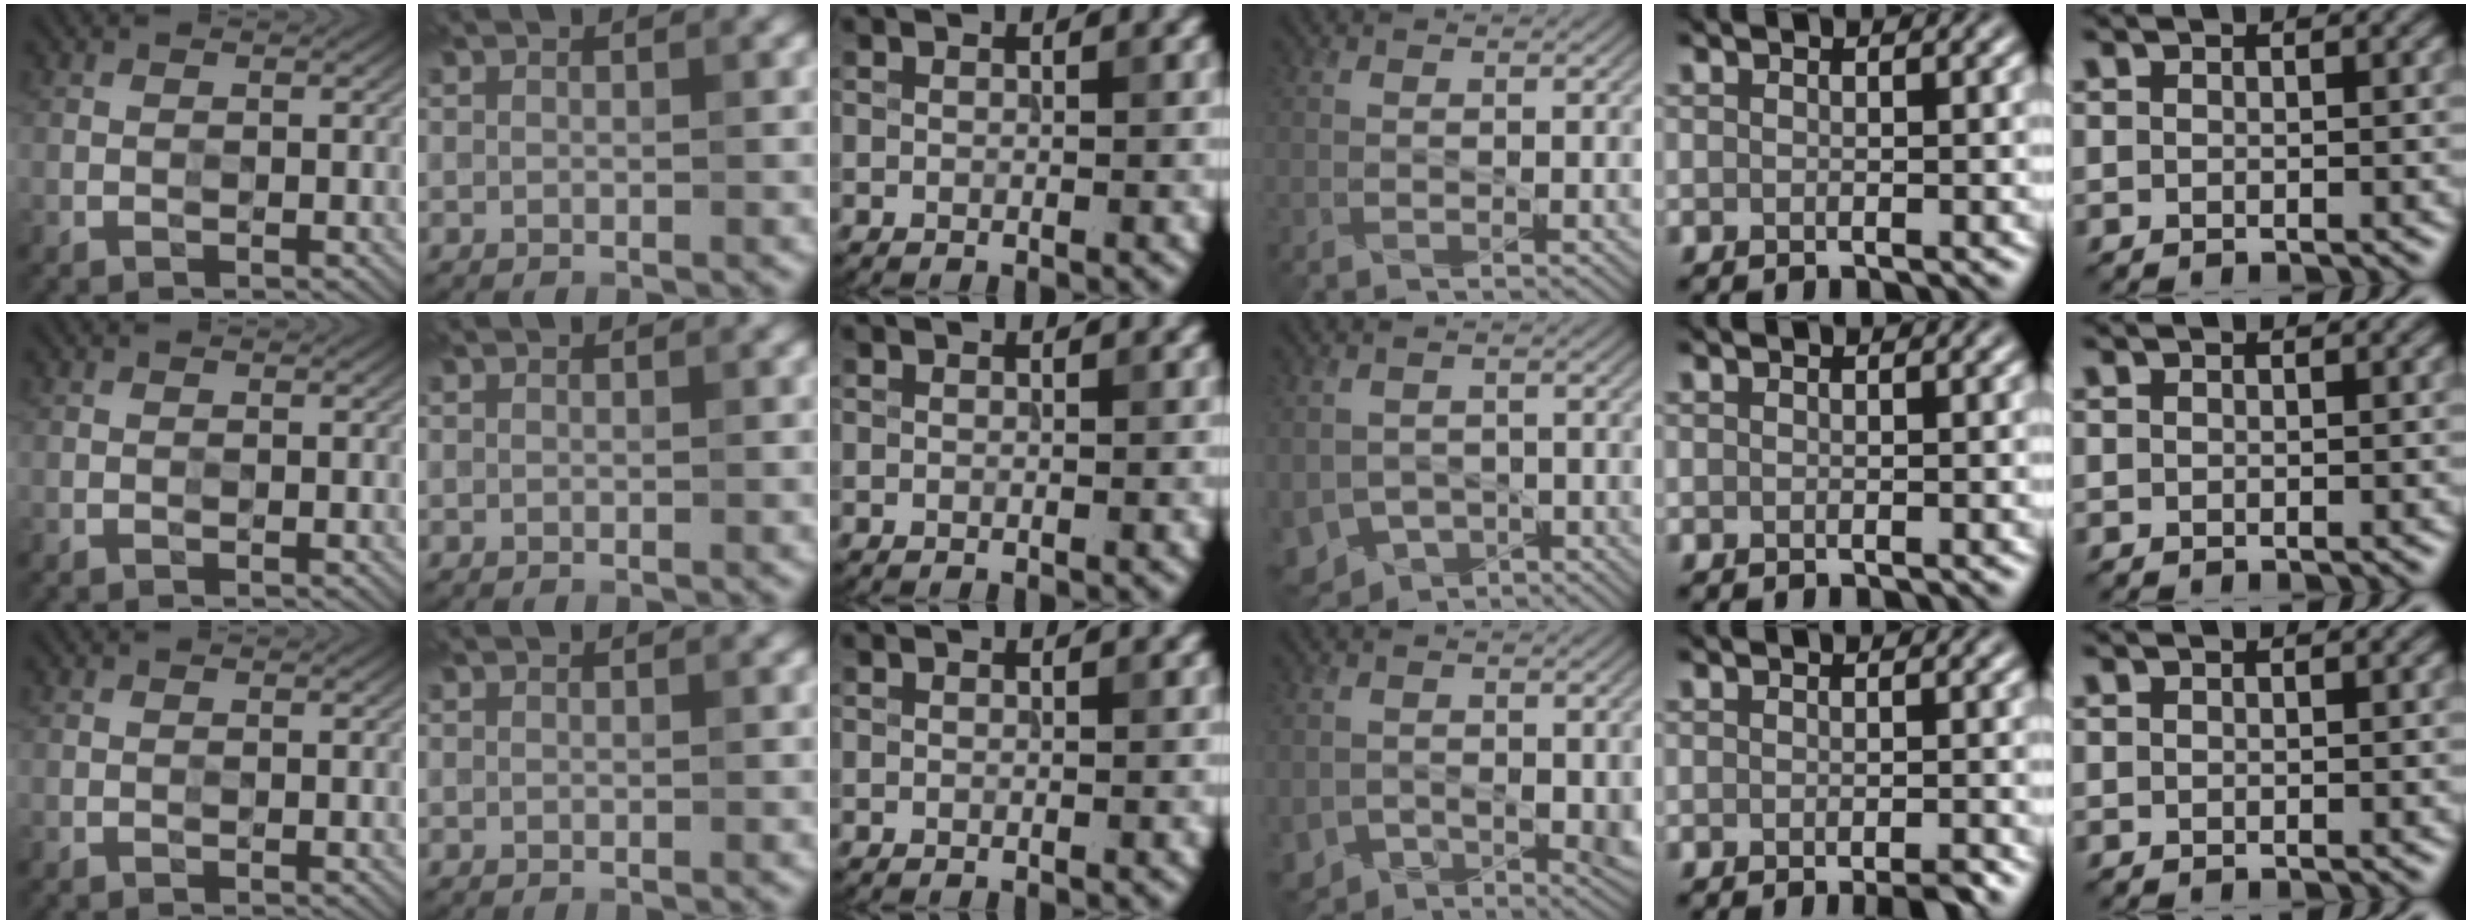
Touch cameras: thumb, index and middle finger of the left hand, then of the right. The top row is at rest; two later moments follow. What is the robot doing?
{"motion": "press", "object": "stopwatch"}